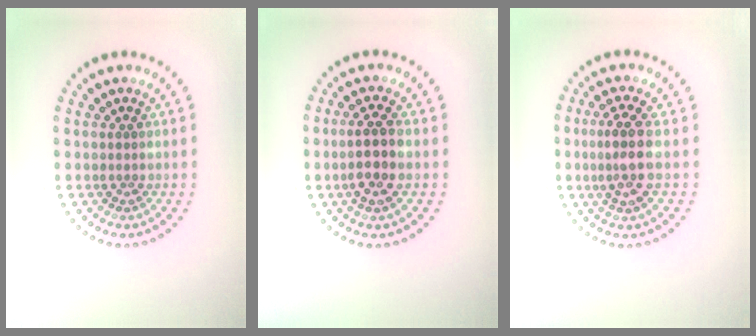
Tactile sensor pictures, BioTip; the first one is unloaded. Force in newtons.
{"total": 3.0, "press": 2.8, "slide": 1.1}
{"total": 3.2, "press": 2.9, "slide": 1.3}